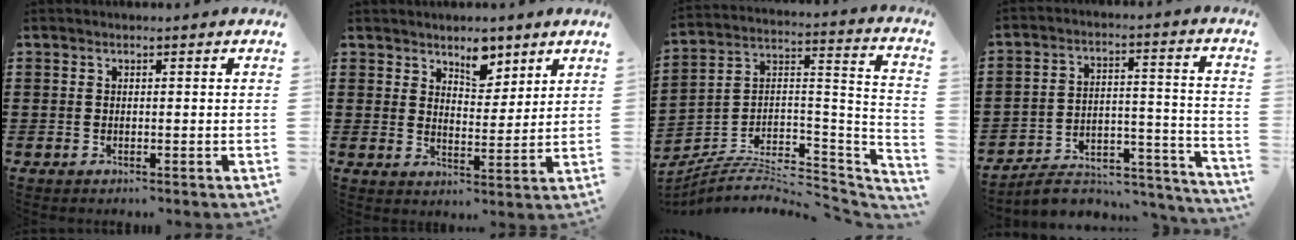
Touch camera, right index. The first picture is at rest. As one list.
[{"total": 5.4, "force": [4.3, 2.6, 2.0], "torque": [-0.029, -0.009, 0.076]}, {"total": 6.6, "force": [-5.4, 2.6, 2.7], "torque": [-0.041, 0.001, -0.103]}, {"total": 7.5, "force": [-6.8, 1.9, 2.4], "torque": [-0.034, 0.019, -0.129]}]